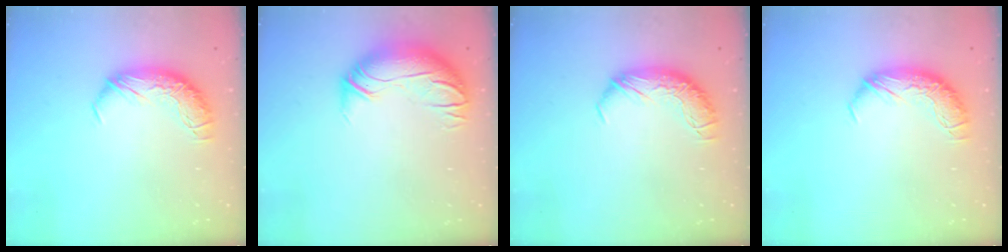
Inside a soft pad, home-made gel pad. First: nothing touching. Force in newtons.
{"total": 3.0, "press": 0.6, "slide": 2.9}
{"total": 0.0}
{"total": 0.0}